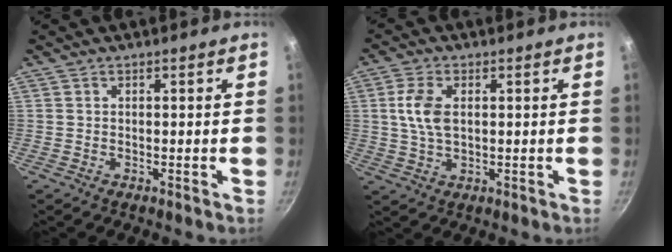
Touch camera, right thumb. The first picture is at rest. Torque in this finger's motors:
{"motor_torque": [0.38, 1.64, 1.53, 0.16, 0.36]}